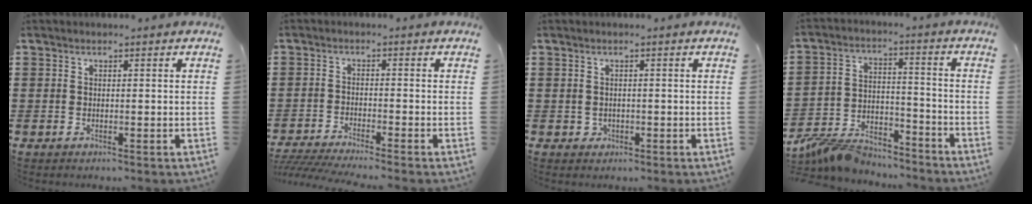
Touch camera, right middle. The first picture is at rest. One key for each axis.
{"total": 3.2, "fx": -3.0, "fy": -0.3, "fz": 1.2, "tx": -0.034, "ty": -0.010, "tz": -0.065}
{"total": 0.8, "fx": -0.1, "fy": 0.8, "fz": 0.3, "tx": -0.008, "ty": 0.006, "tz": -0.004}
{"total": 7.5, "fx": -7.3, "fy": 1.4, "fz": 1.2, "tx": -0.038, "ty": 0.006, "tz": -0.148}